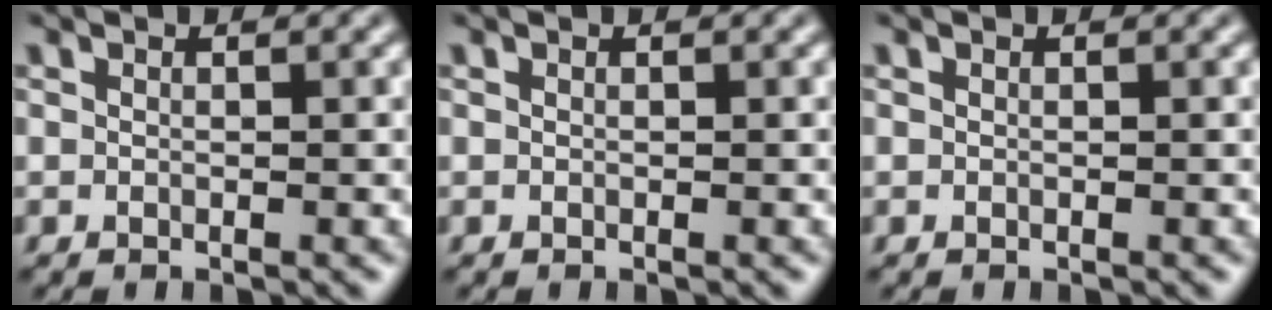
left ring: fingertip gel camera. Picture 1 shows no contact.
{"total": 0.0}
{"total": 0.0}